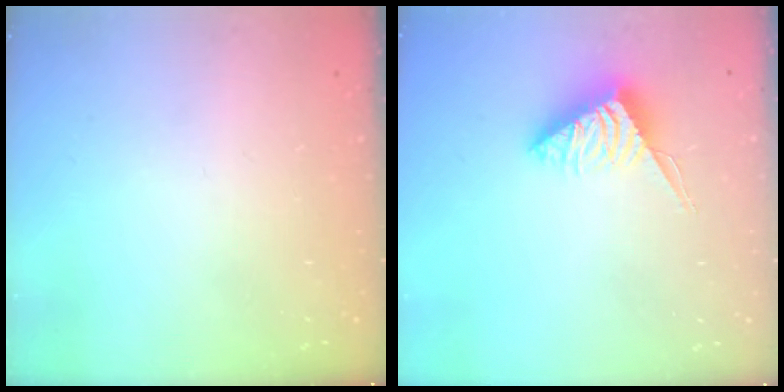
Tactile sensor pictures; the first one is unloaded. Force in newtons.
{"total": 5.1, "press": 5.1, "slide": 0.4}